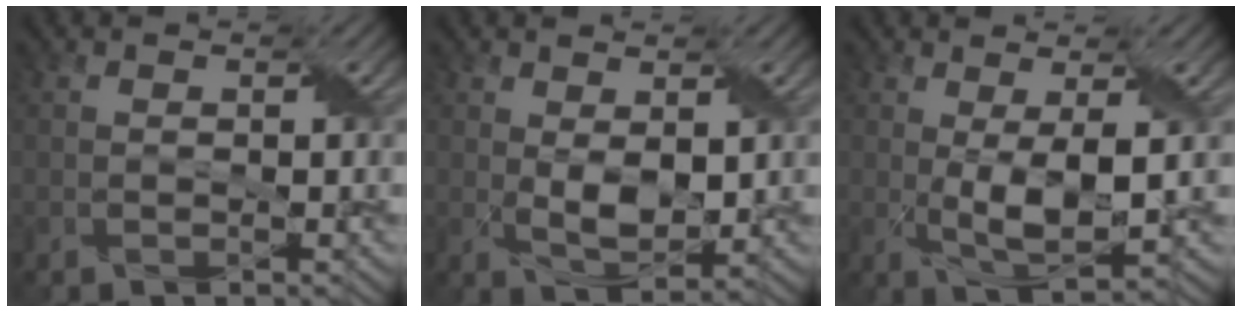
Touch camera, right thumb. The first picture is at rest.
{"total": 4.0, "force": [0.7, 2.2, 3.3], "torque": [-0.073, -0.006, 0.021]}
{"total": 5.5, "force": [0.3, 1.6, 5.3], "torque": [-0.109, -0.003, 0.009]}